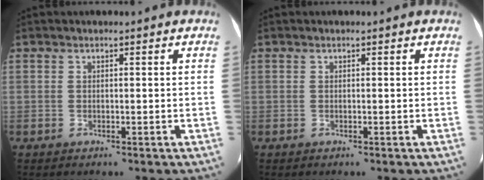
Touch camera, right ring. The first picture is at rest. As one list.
[{"total": 0.0}]